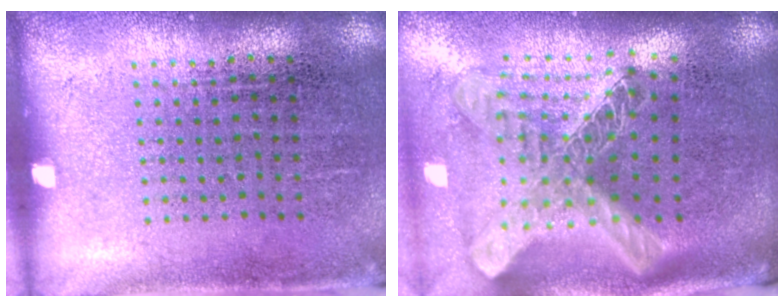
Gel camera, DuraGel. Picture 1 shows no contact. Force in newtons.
{"total": 2.8, "press": 2.0, "slide": 1.9}